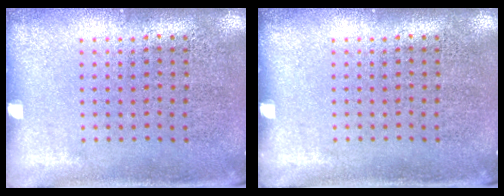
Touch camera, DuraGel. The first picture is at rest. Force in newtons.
{"total": 0.0}